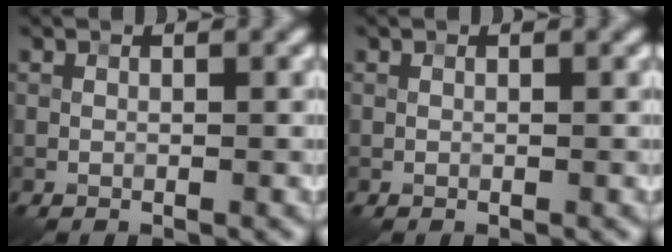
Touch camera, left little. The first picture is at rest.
{"total": 0.0}